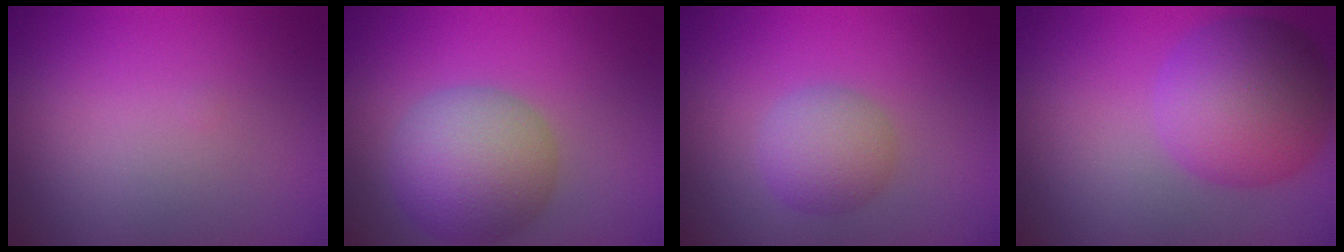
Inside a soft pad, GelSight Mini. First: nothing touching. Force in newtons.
{"total": 6.8, "press": 6.8, "slide": 0.3}
{"total": 3.2, "press": 3.2, "slide": 0.0}
{"total": 7.9, "press": 7.9, "slide": 0.4}